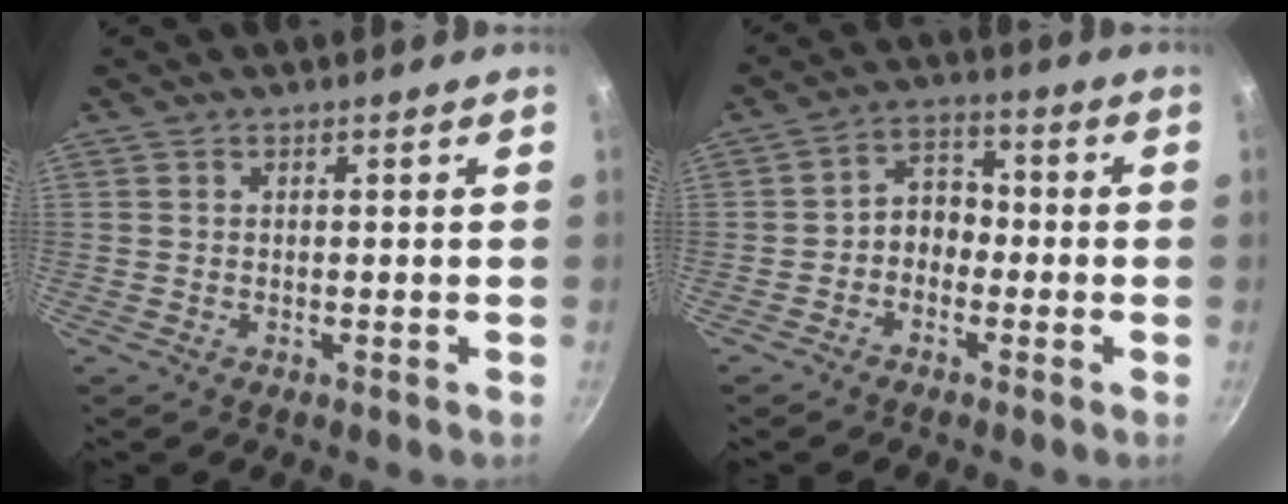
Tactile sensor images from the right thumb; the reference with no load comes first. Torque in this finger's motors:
{"motor_torque": [-0.22, 0.32, 0.02, 0.09, -0.02]}